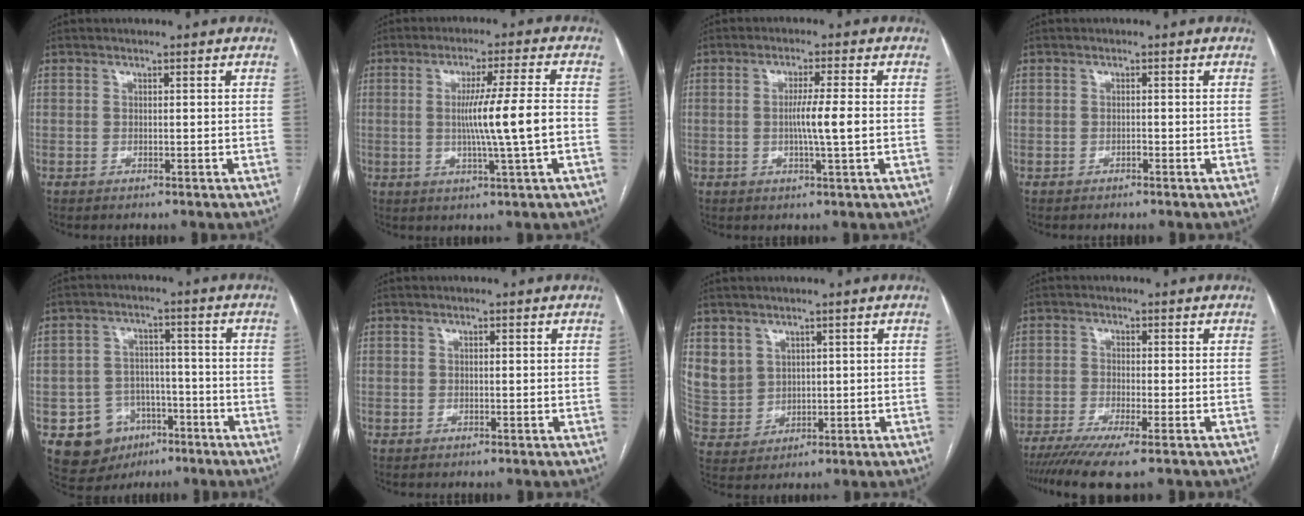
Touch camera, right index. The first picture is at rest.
{"total": 9.1, "force": [-0.7, -1.3, 9.0], "torque": [-0.152, -0.005, -0.009]}
{"total": 5.1, "force": [-0.4, -0.5, 5.0], "torque": [-0.084, -0.004, -0.007]}
{"total": 0.5, "force": [-0.4, 0.2, 0.3], "torque": [-0.008, 0.001, -0.006]}
{"total": 9.1, "force": [-4.2, 7.7, 2.5], "torque": [-0.044, 0.020, -0.054]}
{"total": 0.5, "force": [0.0, 0.2, 0.5], "torque": [-0.010, 0.001, 0.001]}
{"total": 8.4, "force": [3.4, 7.4, 2.1], "torque": [-0.062, 0.021, 0.091]}
{"total": 8.1, "force": [-6.0, 0.1, 5.5], "torque": [-0.089, -0.017, -0.098]}